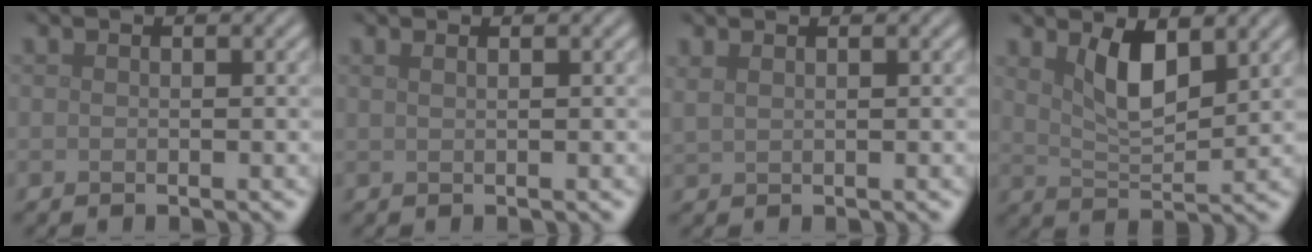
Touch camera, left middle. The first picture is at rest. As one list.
[{"total": 1.5, "force": [0.9, 0.7, 0.9], "torque": [-0.003, -0.003, 0.000]}, {"total": 1.5, "force": [1.1, 0.5, 0.8], "torque": [-0.017, 0.003, 0.018]}, {"total": 4.3, "force": [2.2, 1.6, 3.4], "torque": [-0.067, -0.004, 0.042]}]